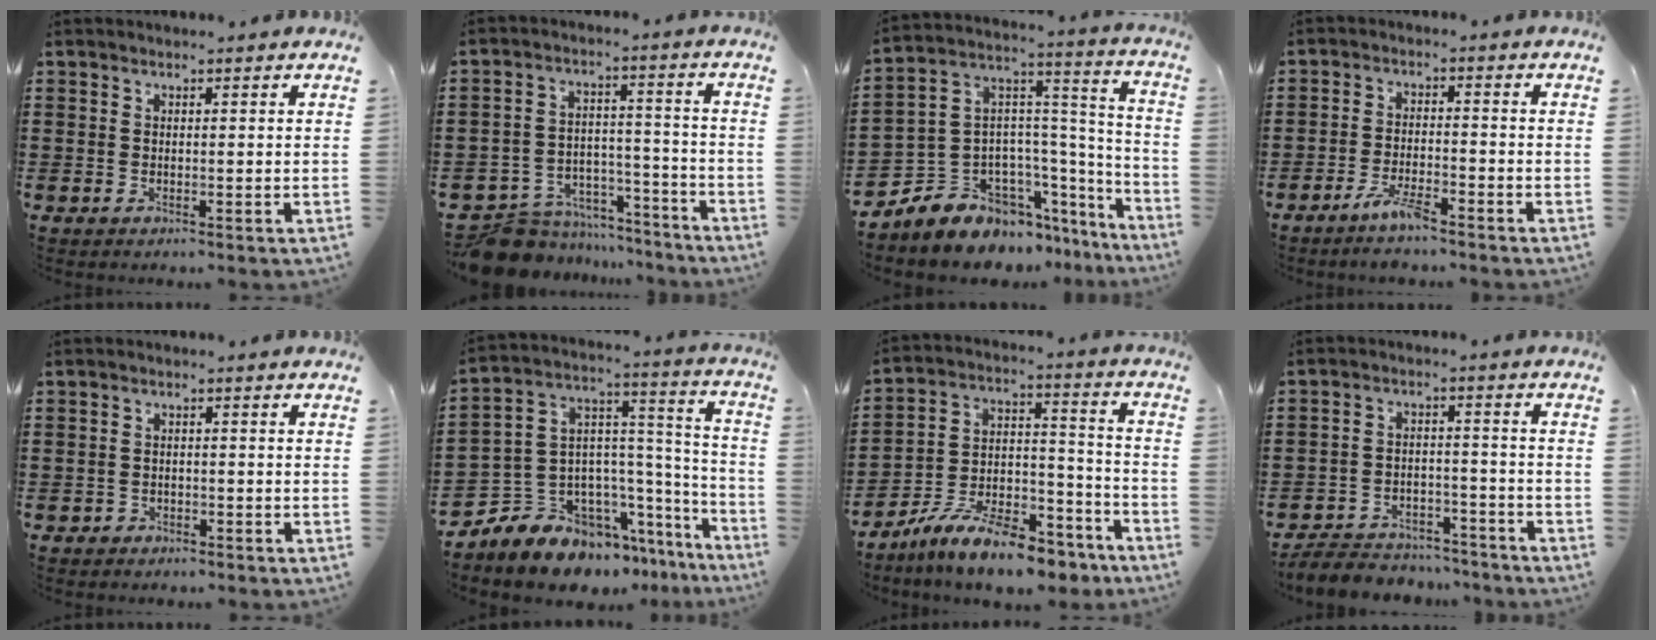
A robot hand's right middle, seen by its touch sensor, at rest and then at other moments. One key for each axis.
{"total": 8.3, "fx": -7.9, "fy": 2.4, "fz": 1.2, "tx": -0.030, "ty": 0.024, "tz": -0.154}
{"total": 7.2, "fx": -5.9, "fy": 4.1, "fz": 0.3, "tx": -0.045, "ty": -0.023, "tz": -0.117}
{"total": 4.4, "fx": -3.5, "fy": 0.6, "fz": 2.6, "tx": -0.056, "ty": -0.002, "tz": -0.068}
{"total": 1.3, "fx": -1.2, "fy": 0.5, "fz": 0.0, "tx": -0.005, "ty": 0.001, "tz": -0.026}
{"total": 8.8, "fx": -7.3, "fy": 4.7, "fz": 1.4, "tx": -0.063, "ty": -0.013, "tz": -0.144}
{"total": 11.4, "fx": -9.8, "fy": 2.2, "fz": 5.4, "tx": -0.101, "ty": 0.028, "tz": -0.190}
{"total": 5.3, "fx": -5.1, "fy": 1.0, "fz": 0.4, "tx": -0.014, "ty": 0.009, "tz": -0.105}